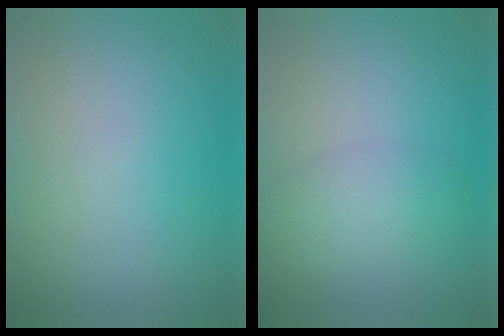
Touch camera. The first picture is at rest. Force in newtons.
{"total": 2.7, "press": 2.7, "slide": 0.0}